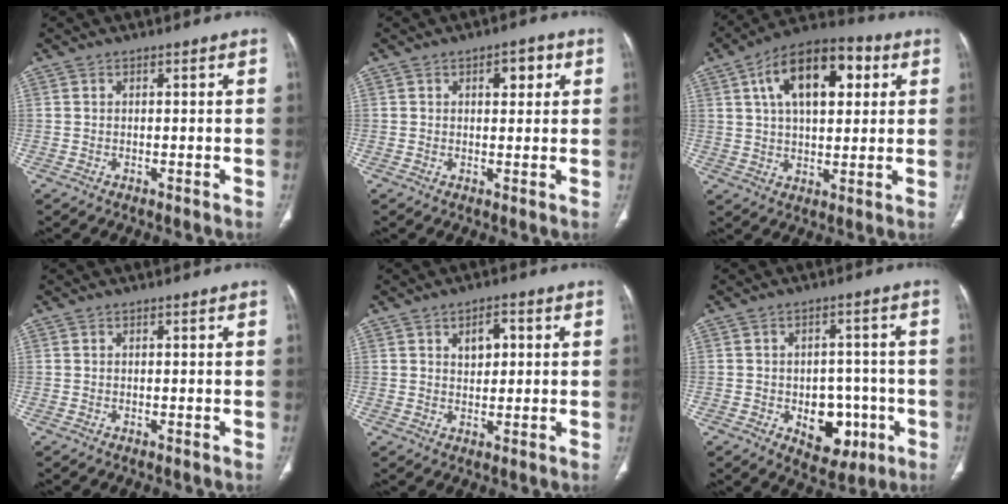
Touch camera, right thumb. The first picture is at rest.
{"total": 3.9, "force": [1.5, 2.2, 2.8], "torque": [-0.019, -0.002, 0.017]}
{"total": 17.2, "force": [5.7, 9.0, 13.5], "torque": [-0.192, 0.010, 0.086]}
{"total": 0.0}
{"total": 4.4, "force": [1.4, 2.6, 3.2], "torque": [-0.035, 0.000, 0.022]}
{"total": 10.0, "force": [-3.1, 6.9, 6.6], "torque": [-0.043, 0.023, -0.030]}